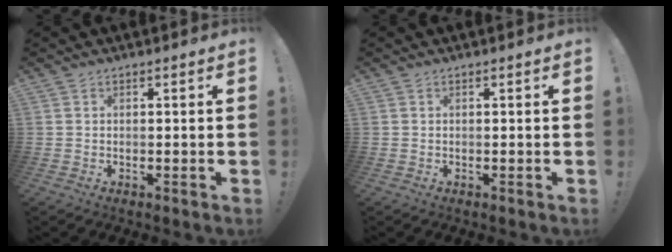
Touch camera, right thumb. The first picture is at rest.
{"total": 0.0}